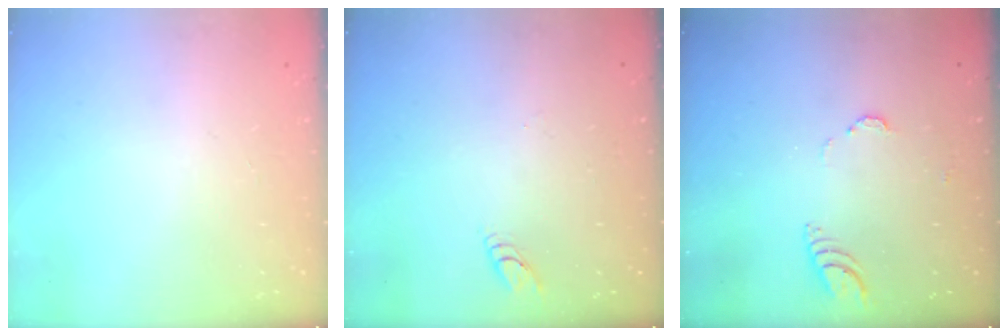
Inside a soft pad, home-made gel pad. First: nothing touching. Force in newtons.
{"total": 2.8, "press": 2.8, "slide": 0.2}
{"total": 3.8, "press": 3.8, "slide": 0.3}